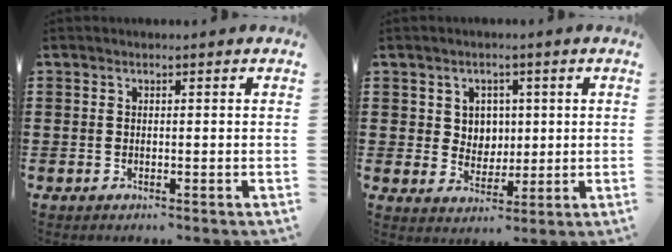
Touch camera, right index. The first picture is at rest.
{"total": 3.9, "force": [1.4, 3.6, 0.8], "torque": [-0.025, 0.008, 0.023]}